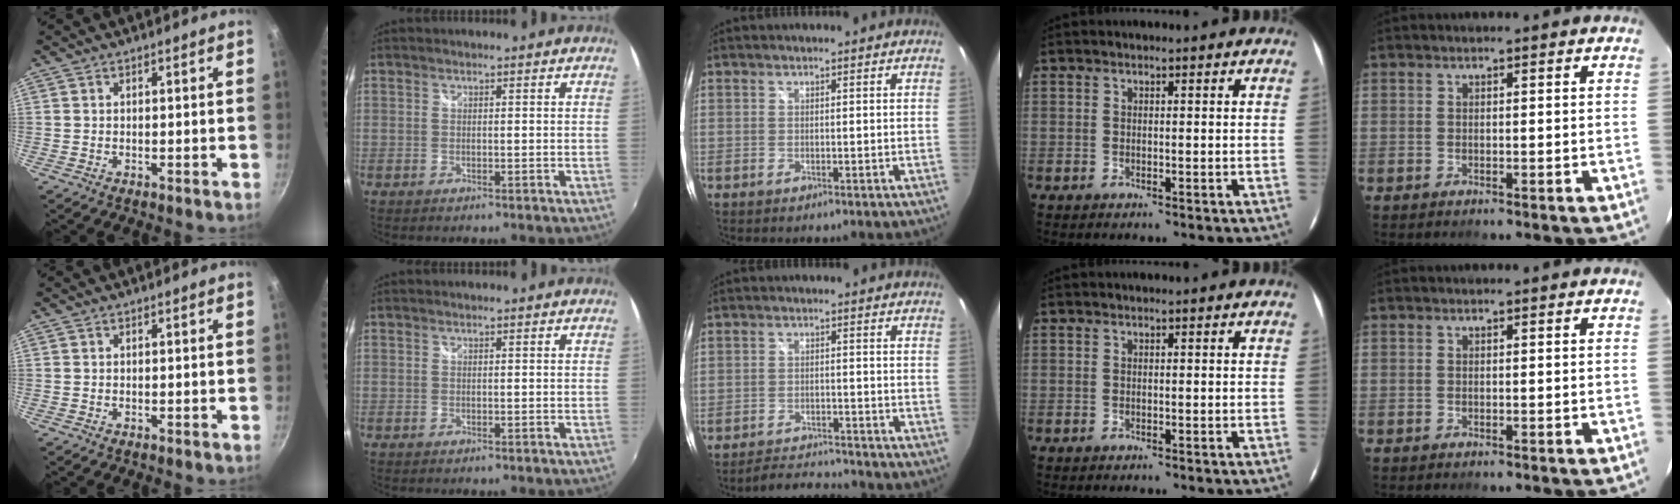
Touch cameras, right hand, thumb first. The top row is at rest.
{"middle": {"total": 5.8, "force": [-5.7, 0.6, 0.6], "torque": [-0.031, 0.010, -0.092]}}